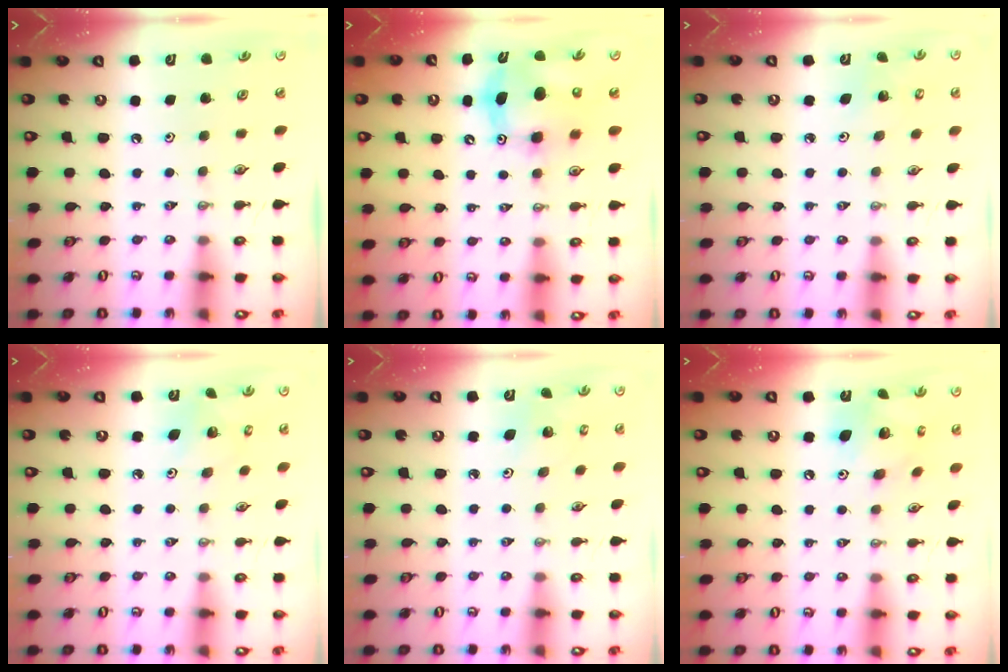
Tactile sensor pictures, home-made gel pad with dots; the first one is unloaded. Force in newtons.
{"total": 11.1, "press": 10.9, "slide": 2.2}
{"total": 2.8, "press": 2.8, "slide": 0.2}
{"total": 3.9, "press": 3.9, "slide": 0.2}
{"total": 3.0, "press": 3.0, "slide": 0.2}
{"total": 11.7, "press": 11.6, "slide": 1.0}